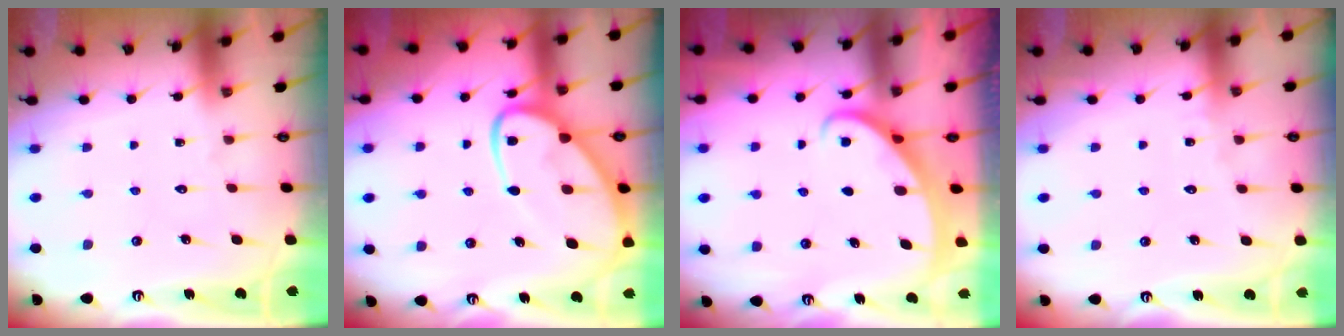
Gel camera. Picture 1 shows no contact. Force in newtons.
{"total": 13.3, "press": 13.3, "slide": 1.2}
{"total": 2.2, "press": 2.2, "slide": 0.2}
{"total": 1.6, "press": 1.5, "slide": 0.2}